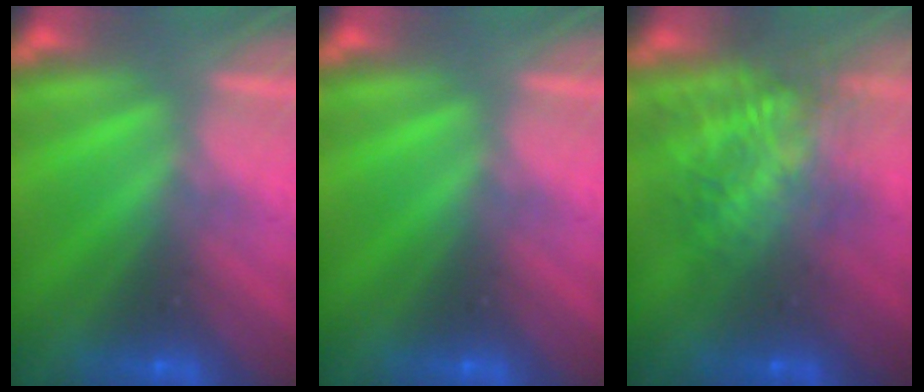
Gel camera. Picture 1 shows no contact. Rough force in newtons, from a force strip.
{"total": 0.0}
{"total": 7.4}